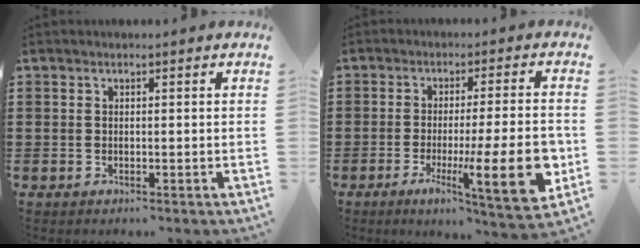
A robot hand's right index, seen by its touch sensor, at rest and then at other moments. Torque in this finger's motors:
{"motor_torque": [2.01, -0.13, 1.05, 0.21]}